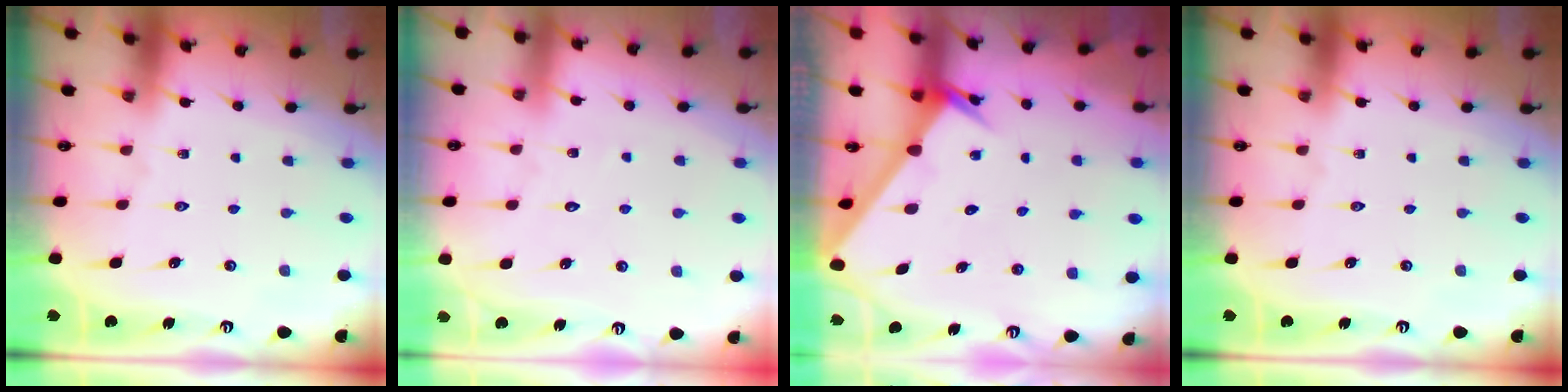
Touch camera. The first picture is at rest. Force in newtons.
{"total": 2.9, "press": 2.9, "slide": 0.3}
{"total": 2.5, "press": 2.5, "slide": 0.2}
{"total": 0.0}